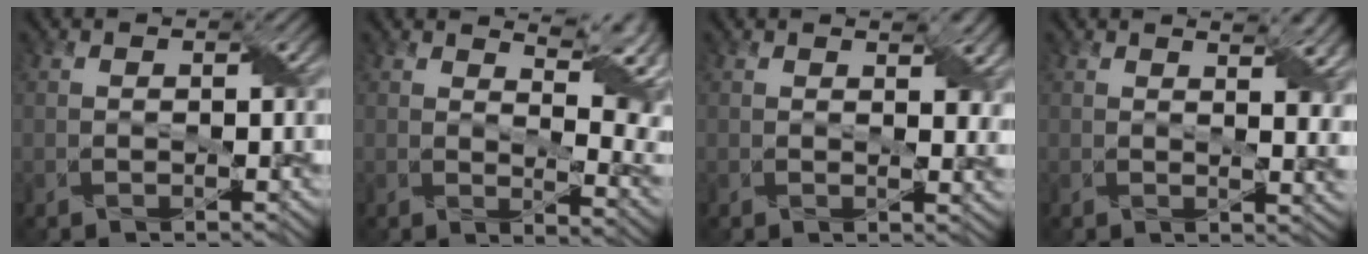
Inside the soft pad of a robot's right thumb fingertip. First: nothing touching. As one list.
[{"total": 8.5, "force": [5.0, 2.3, 6.5], "torque": [-0.095, 0.010, 0.076]}, {"total": 4.6, "force": [2.0, 2.0, 3.6], "torque": [-0.048, -0.001, 0.039]}, {"total": 7.2, "force": [3.2, 3.0, 5.7], "torque": [-0.055, 0.012, 0.039]}]